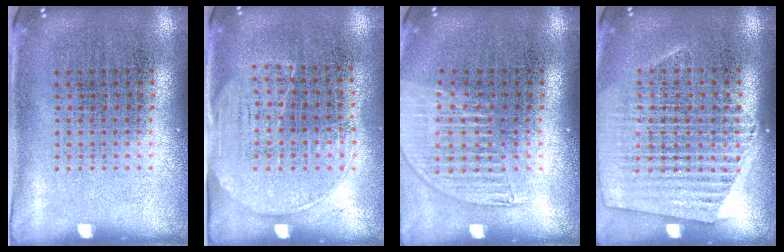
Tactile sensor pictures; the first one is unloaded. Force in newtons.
{"total": 1.5, "press": 1.2, "slide": 0.9}
{"total": 1.5, "press": 1.3, "slide": 0.7}
{"total": 1.5, "press": 1.4, "slide": 0.4}